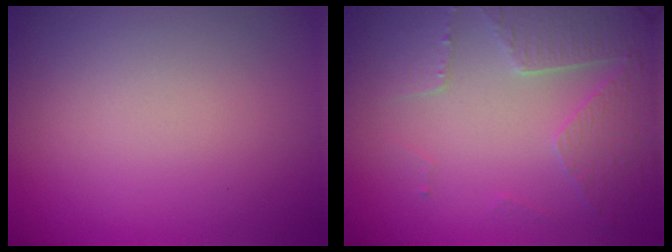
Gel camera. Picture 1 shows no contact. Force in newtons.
{"total": 4.8, "press": 3.5, "slide": 3.2}